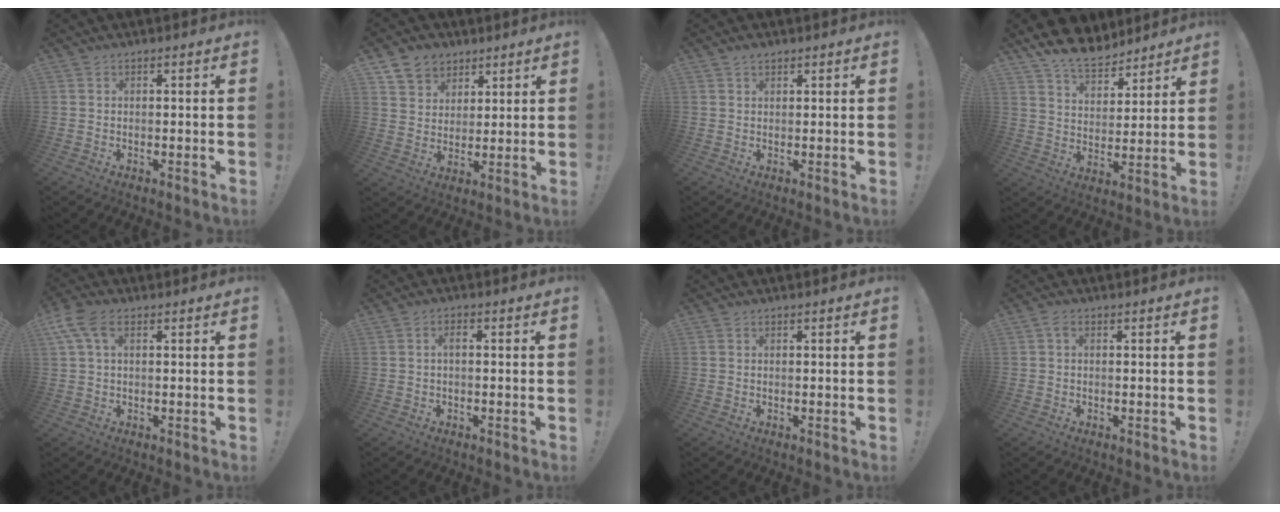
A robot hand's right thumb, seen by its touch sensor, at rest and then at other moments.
{"total": 7.8, "force": [5.1, 5.8, 1.1], "torque": [-0.016, -0.035, 0.101]}
{"total": 1.4, "force": [1.0, 0.7, 0.7], "torque": [-0.014, -0.001, 0.020]}
{"total": 10.3, "force": [8.6, 4.6, 3.3], "torque": [-0.055, -0.067, 0.162]}
{"total": 7.7, "force": [2.9, 4.1, 5.8], "torque": [-0.120, 0.003, 0.055]}
{"total": 2.1, "force": [-0.4, 0.6, 1.9], "torque": [-0.045, 0.011, -0.007]}
{"total": 0.0}
{"total": 1.3, "force": [0.1, 0.7, 1.1], "torque": [-0.017, 0.000, 0.000]}